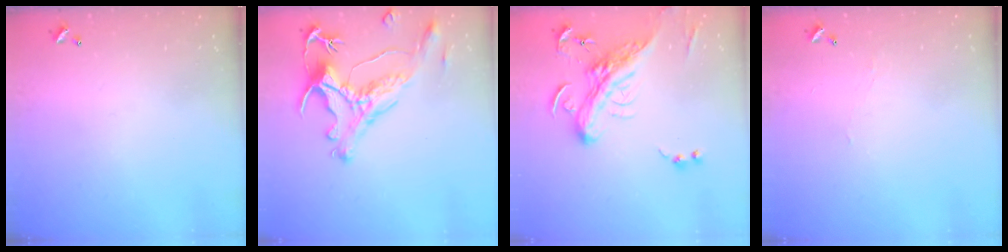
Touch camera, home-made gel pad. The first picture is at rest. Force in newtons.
{"total": 1.9, "press": 1.4, "slide": 1.2}
{"total": 4.5, "press": 4.2, "slide": 1.6}
{"total": 0.8, "press": 0.7, "slide": 0.4}